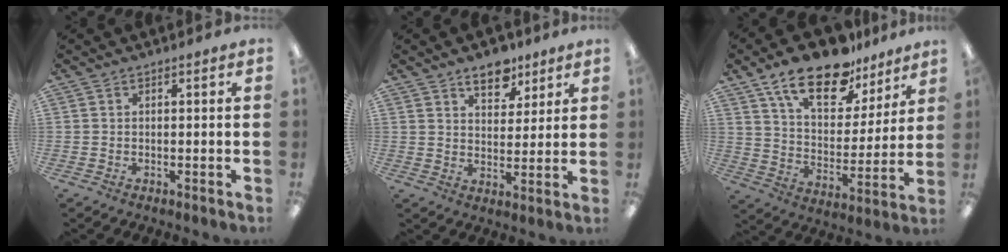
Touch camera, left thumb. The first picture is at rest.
{"total": 8.7, "force": [6.3, 4.5, 3.9], "torque": [-0.038, -0.035, 0.108]}
{"total": 18.7, "force": [13.1, 8.5, 10.2], "torque": [-0.174, -0.071, 0.227]}